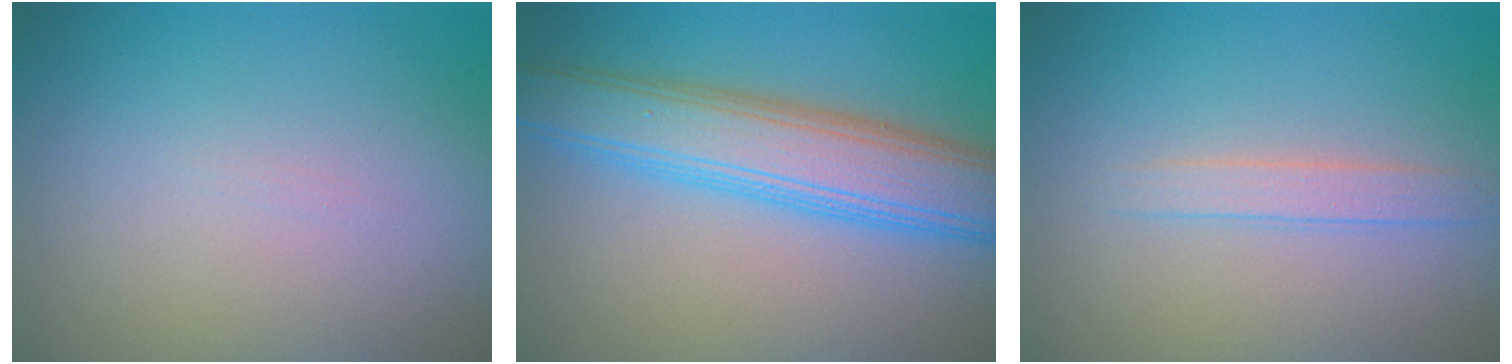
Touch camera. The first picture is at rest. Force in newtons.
{"total": 7.4, "press": 7.4, "slide": 0.2}
{"total": 1.7, "press": 1.7, "slide": 0.0}